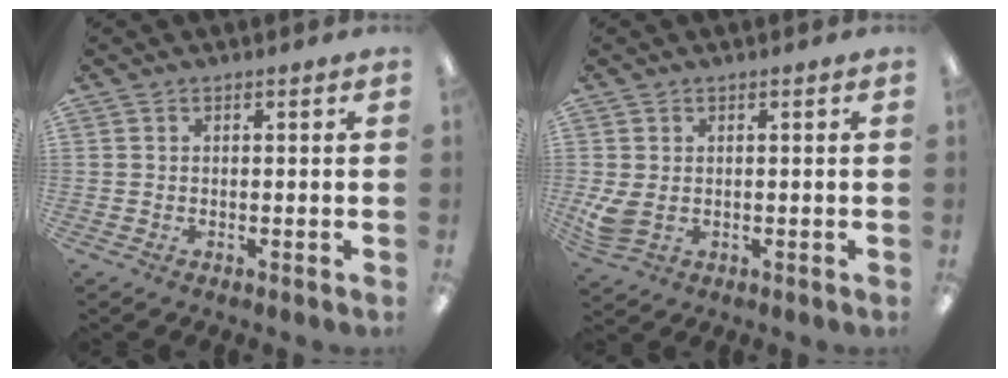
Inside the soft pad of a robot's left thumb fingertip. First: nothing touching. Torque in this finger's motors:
{"motor_torque": [0.00, 0.15, 0.44, -0.45, 0.02]}